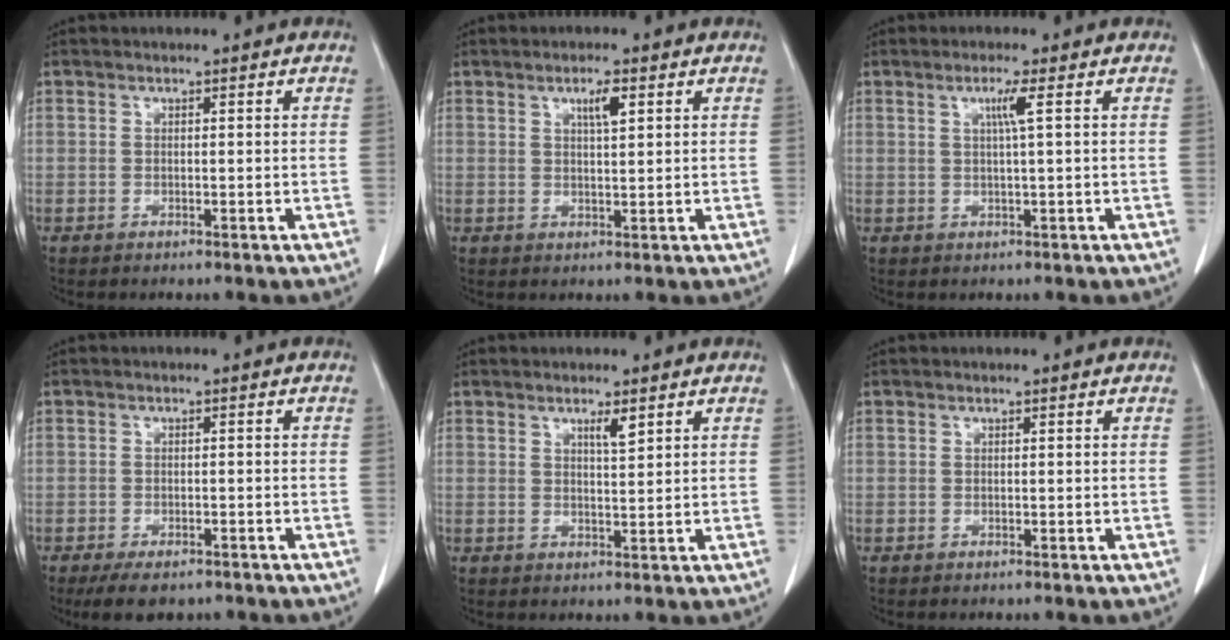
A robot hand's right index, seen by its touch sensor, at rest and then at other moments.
{"total": 3.0, "force": [1.5, 0.4, 2.6], "torque": [-0.044, -0.001, 0.024]}
{"total": 2.6, "force": [0.8, -0.6, 2.4], "torque": [-0.047, -0.002, 0.016]}
{"total": 5.1, "force": [-3.8, 2.4, 2.5], "torque": [-0.036, -0.005, -0.056]}
{"total": 2.4, "force": [1.5, 0.3, 1.8], "torque": [-0.034, -0.003, 0.026]}
{"total": 0.0}